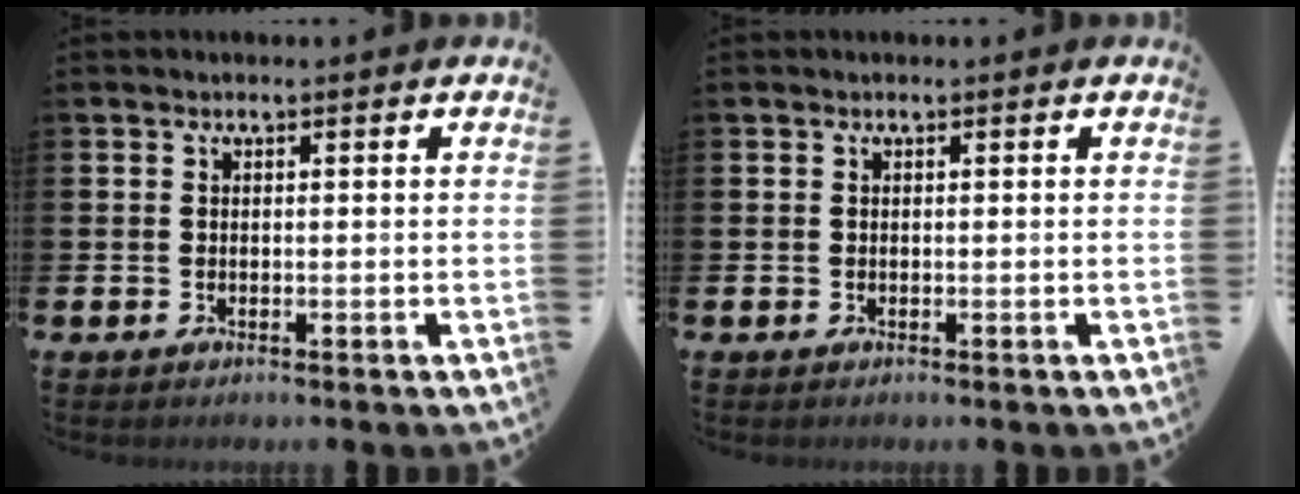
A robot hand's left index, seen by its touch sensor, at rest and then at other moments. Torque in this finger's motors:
{"motor_torque": [0.00, 0.00, 0.00, 0.00]}